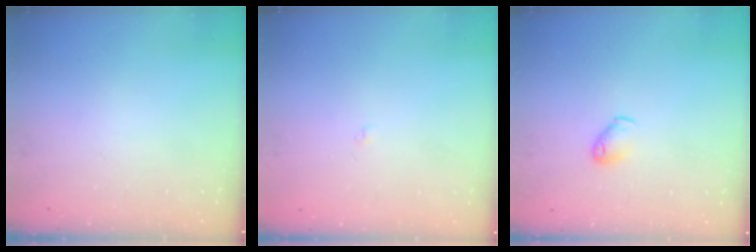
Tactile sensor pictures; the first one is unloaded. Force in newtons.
{"total": 1.7, "press": 1.7, "slide": 0.3}
{"total": 6.2, "press": 6.0, "slide": 1.3}